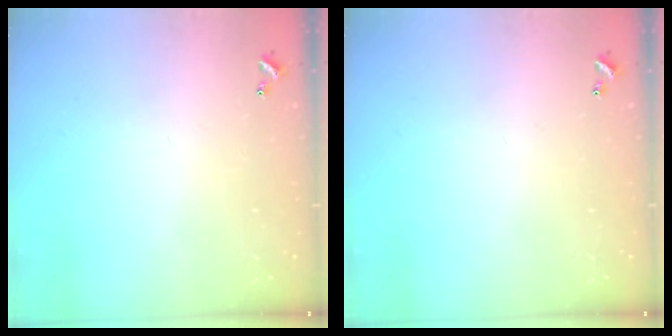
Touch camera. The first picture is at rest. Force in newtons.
{"total": 0.0}